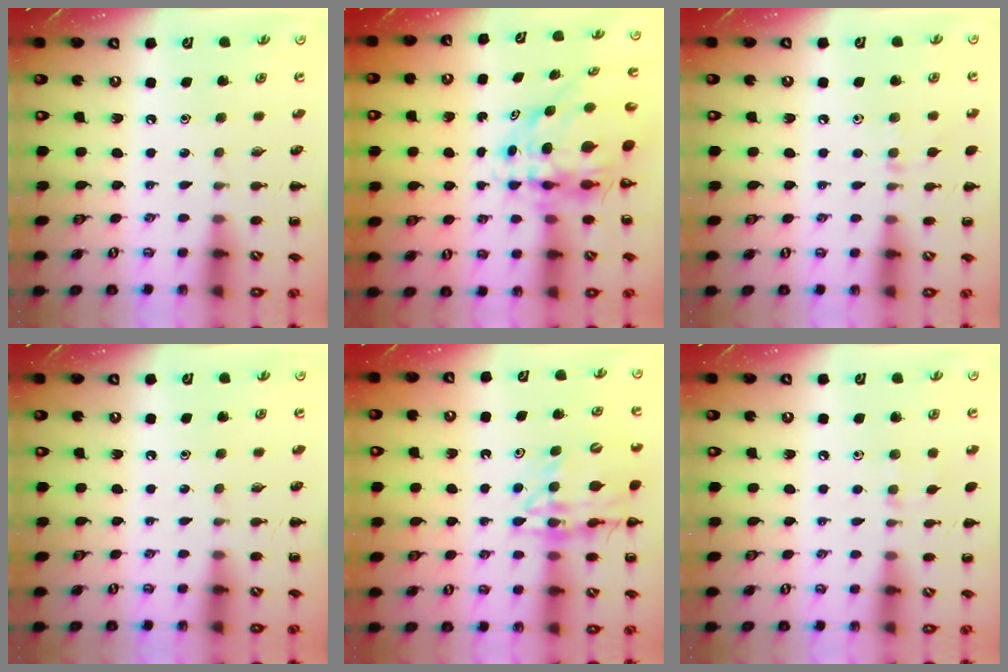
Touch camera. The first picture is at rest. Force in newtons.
{"total": 8.3, "press": 7.9, "slide": 2.4}
{"total": 6.4, "press": 6.0, "slide": 2.3}
{"total": 0.0}
{"total": 16.3, "press": 16.0, "slide": 3.3}
{"total": 4.6, "press": 4.2, "slide": 1.9}